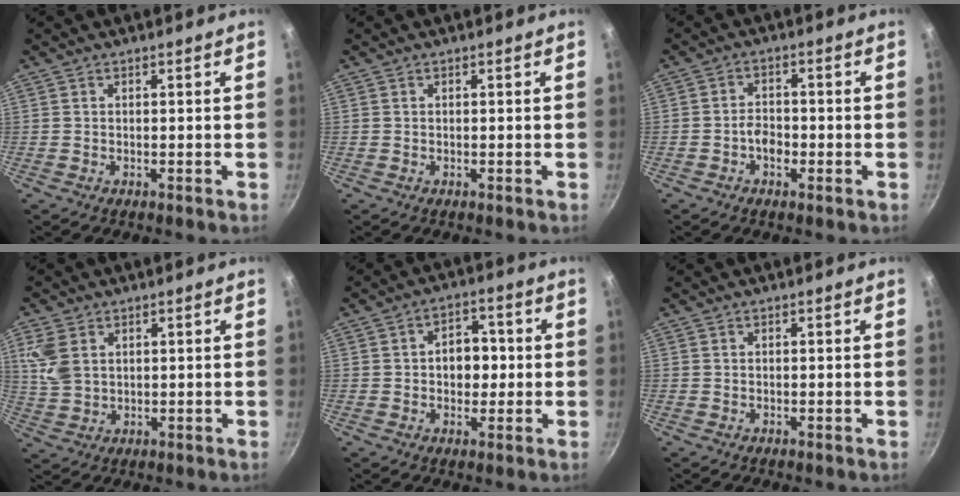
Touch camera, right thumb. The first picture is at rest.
{"total": 0.0}
{"total": 3.8, "force": [-1.4, 2.4, 2.5], "torque": [-0.029, 0.017, -0.027]}
{"total": 6.6, "force": [2.3, 4.6, 4.1], "torque": [-0.081, -0.005, 0.053]}
{"total": 6.9, "force": [0.1, 5.1, 4.6], "torque": [-0.027, 0.011, -0.004]}
{"total": 0.0}